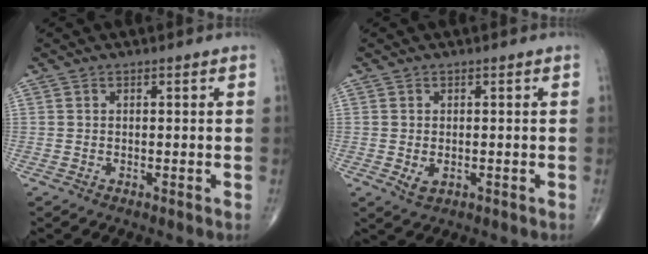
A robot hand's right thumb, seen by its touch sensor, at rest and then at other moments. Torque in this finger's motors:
{"motor_torque": [-0.45, 0.40, 0.19, 0.25, -0.03]}